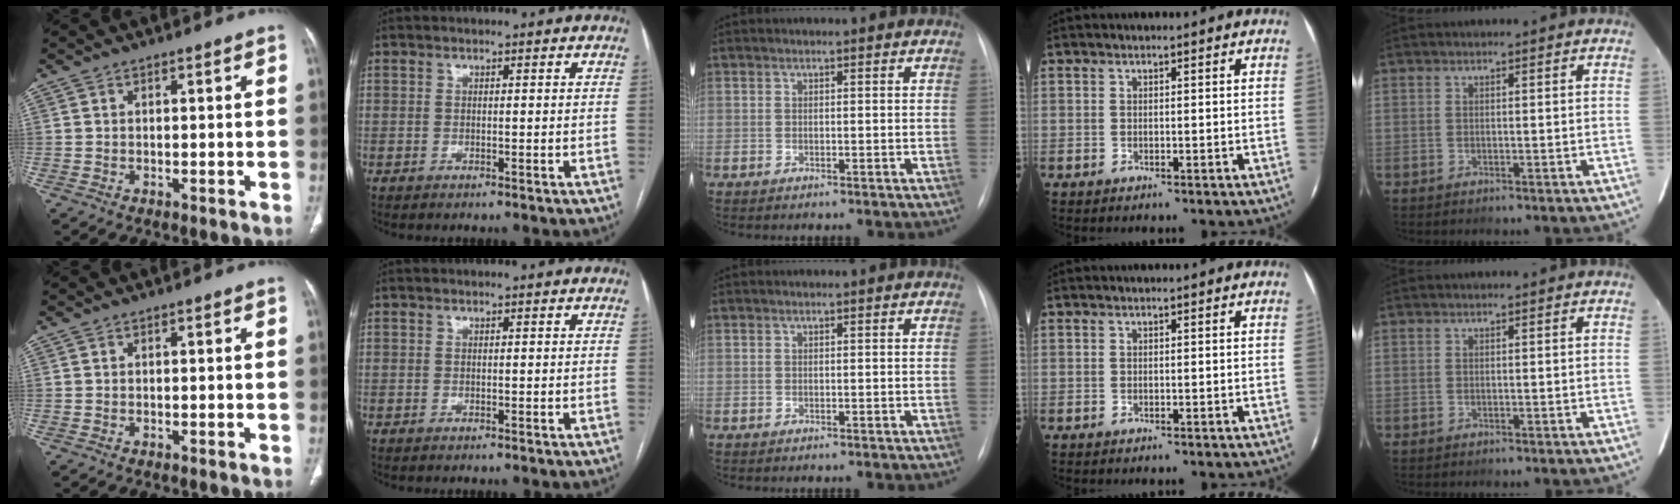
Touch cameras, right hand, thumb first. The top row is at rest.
{}